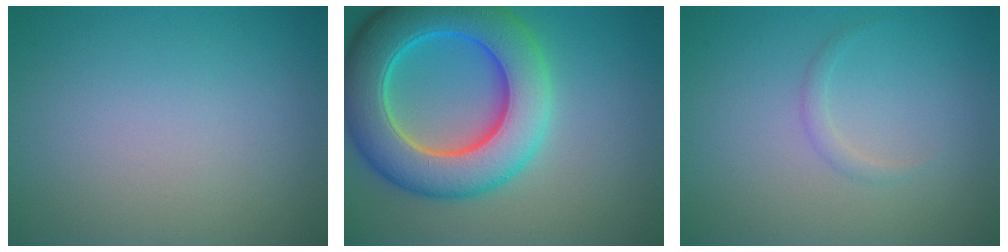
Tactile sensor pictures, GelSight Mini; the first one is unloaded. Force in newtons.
{"total": 10.8, "press": 10.8, "slide": 0.2}
{"total": 0.8, "press": 0.8, "slide": 0.0}